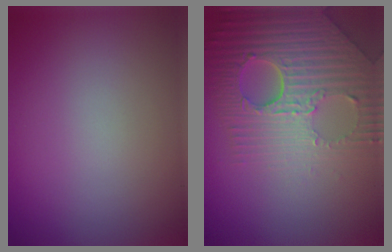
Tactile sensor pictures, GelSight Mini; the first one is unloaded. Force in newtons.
{"total": 9.0, "press": 6.1, "slide": 6.7}